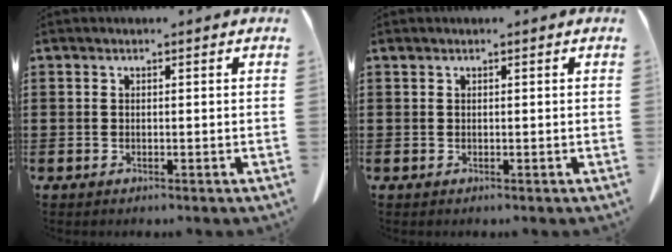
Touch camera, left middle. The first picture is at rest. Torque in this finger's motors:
{"motor_torque": [1.41, 0.73, -0.14, -0.03]}